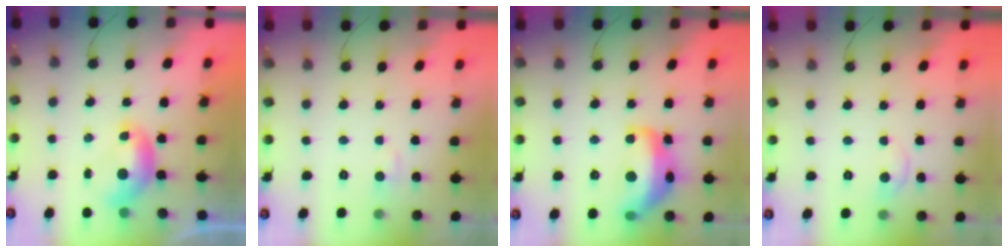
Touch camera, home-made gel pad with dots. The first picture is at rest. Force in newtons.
{"total": 1.5, "press": 1.3, "slide": 0.7}
{"total": 10.1, "press": 10.1, "slide": 0.9}
{"total": 0.0}